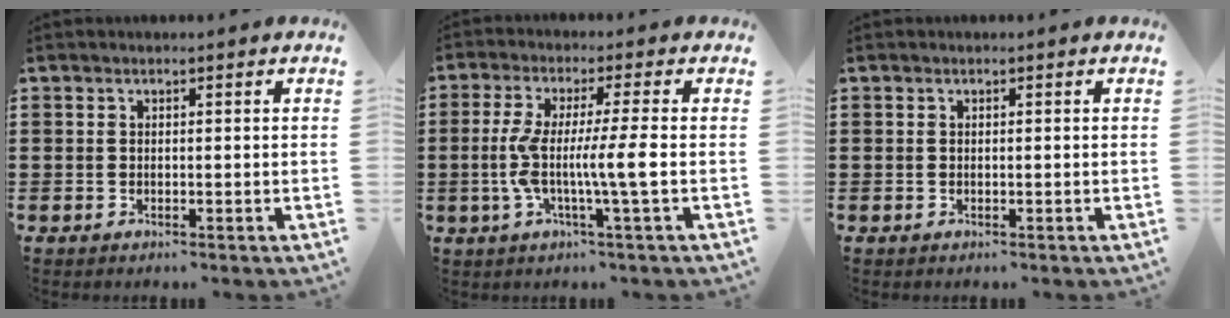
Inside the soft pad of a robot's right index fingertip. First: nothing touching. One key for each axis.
{"total": 8.3, "fx": -1.4, "fy": -0.1, "fz": 8.2, "tx": -0.166, "ty": -0.012, "tz": -0.035}
{"total": 0.0}